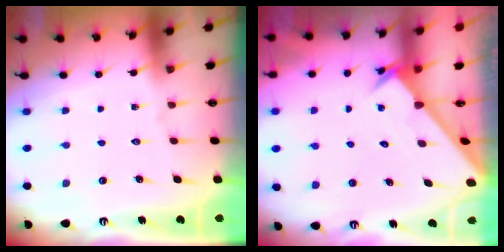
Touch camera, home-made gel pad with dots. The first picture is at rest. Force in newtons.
{"total": 2.6, "press": 2.6, "slide": 0.2}